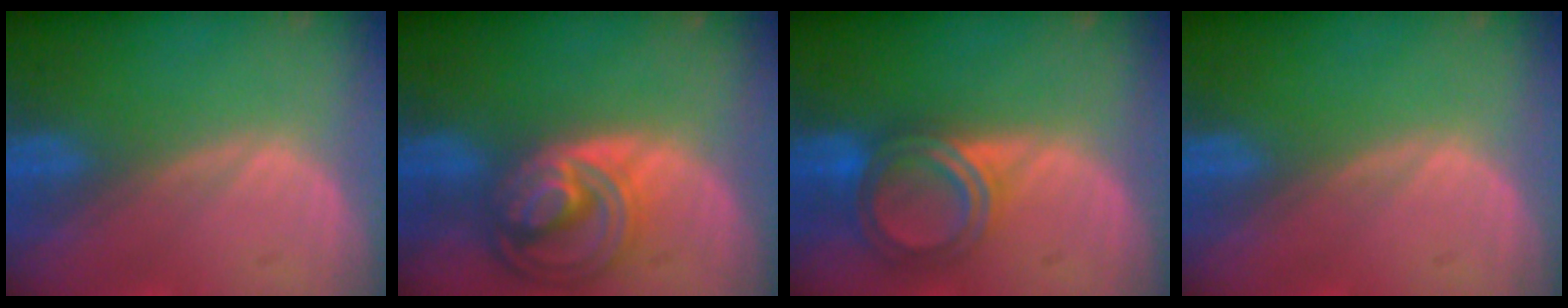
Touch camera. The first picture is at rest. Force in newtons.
{"total": 8.6, "press": 7.4, "slide": 4.4}
{"total": 6.0, "press": 5.6, "slide": 2.0}
{"total": 0.0}